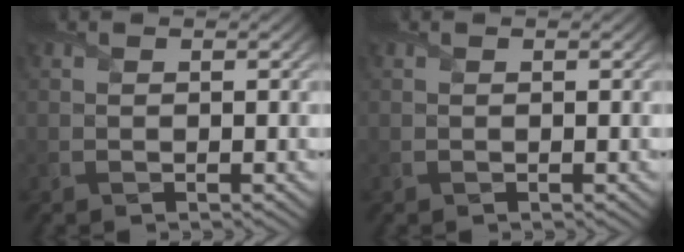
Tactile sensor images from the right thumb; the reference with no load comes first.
{"total": 0.0}